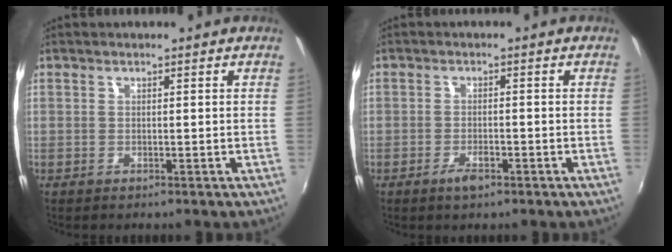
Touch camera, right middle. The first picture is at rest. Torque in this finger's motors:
{"motor_torque": [0.12, -0.06, 0.12, 0.00]}